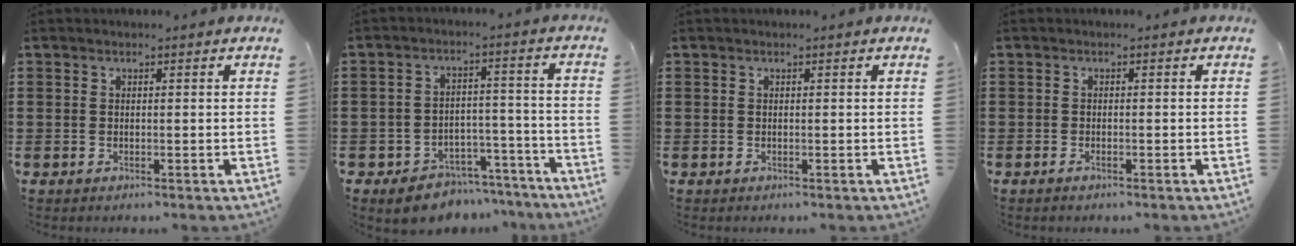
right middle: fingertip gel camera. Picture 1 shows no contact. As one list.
[{"total": 6.7, "force": [-6.3, 2.1, 0.9], "torque": [-0.007, 0.032, -0.122]}, {"total": 0.0}, {"total": 0.6, "force": [-0.4, 0.1, 0.4], "torque": [-0.010, -0.004, -0.007]}]